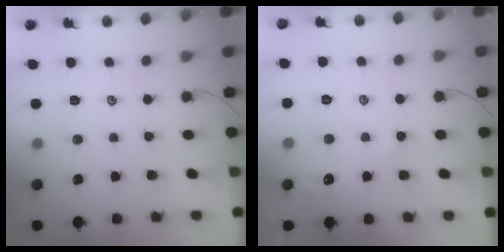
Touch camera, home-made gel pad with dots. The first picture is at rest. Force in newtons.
{"total": 2.2, "press": 2.2, "slide": 0.3}